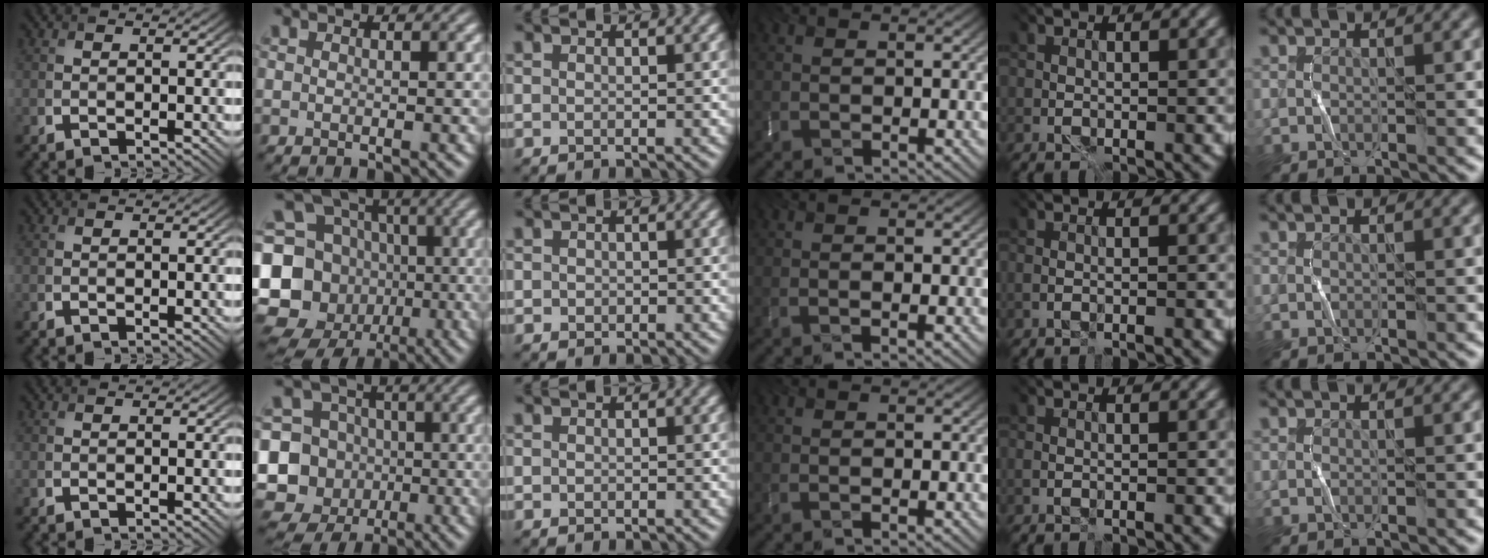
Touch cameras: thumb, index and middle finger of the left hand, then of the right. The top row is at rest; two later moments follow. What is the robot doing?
{"motion": "fold", "object": "bubble wrap"}